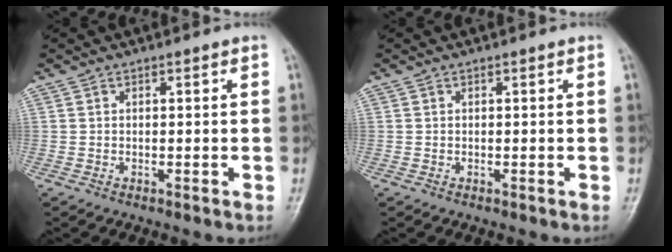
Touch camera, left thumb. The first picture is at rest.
{"total": 0.0}